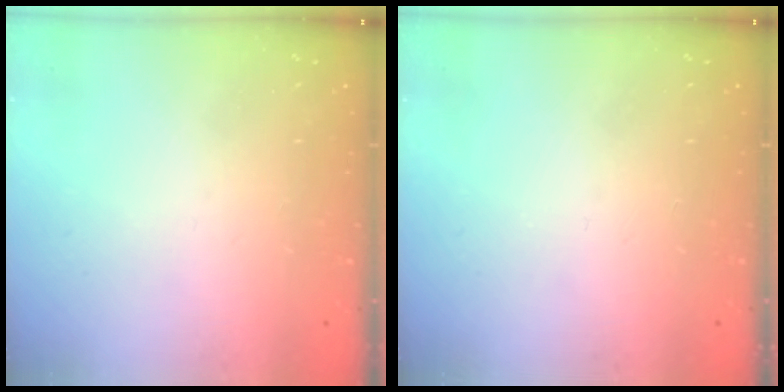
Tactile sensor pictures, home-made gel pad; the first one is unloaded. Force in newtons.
{"total": 0.0}